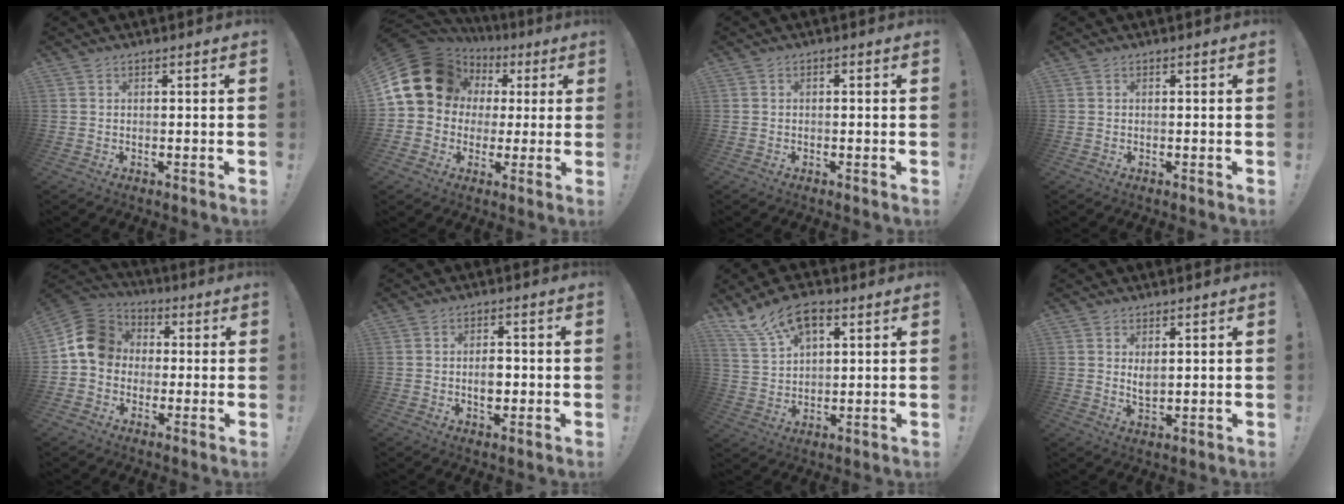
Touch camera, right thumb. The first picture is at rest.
{"total": 19.0, "force": [4.9, 15.5, 9.9], "torque": [-0.165, -0.015, 0.107]}
{"total": 0.8, "force": [-0.6, 0.1, 0.6], "torque": [-0.008, 0.001, -0.009]}
{"total": 0.0}
{"total": 13.3, "force": [1.1, 11.3, 6.9], "torque": [-0.103, 0.019, 0.026]}
{"total": 4.5, "force": [-0.8, 3.1, 3.1], "torque": [-0.025, -0.003, -0.019]}
{"total": 12.1, "force": [6.8, 6.4, 7.7], "torque": [-0.143, -0.022, 0.131]}
{"total": 3.2, "force": [1.7, 1.4, 2.3], "torque": [-0.027, -0.016, 0.027]}